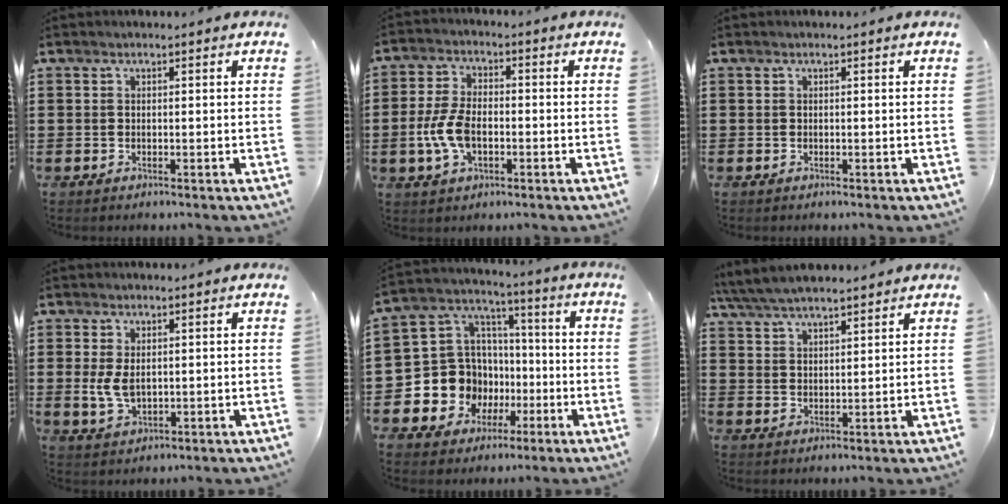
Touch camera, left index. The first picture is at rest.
{"total": 7.0, "force": [-1.6, 3.8, 5.7], "torque": [-0.140, -0.004, -0.035]}
{"total": 0.0}
{"total": 4.1, "force": [0.3, 2.4, 3.3], "torque": [-0.081, 0.000, 0.001]}
{"total": 10.9, "force": [-3.0, 10.2, 2.7], "torque": [-0.114, -0.005, -0.048]}
{"total": 5.1, "force": [4.7, 0.9, 1.8], "torque": [-0.051, -0.011, 0.085]}